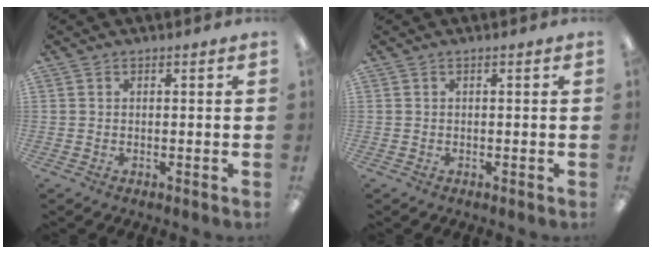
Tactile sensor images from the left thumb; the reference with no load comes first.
{"total": 0.0}